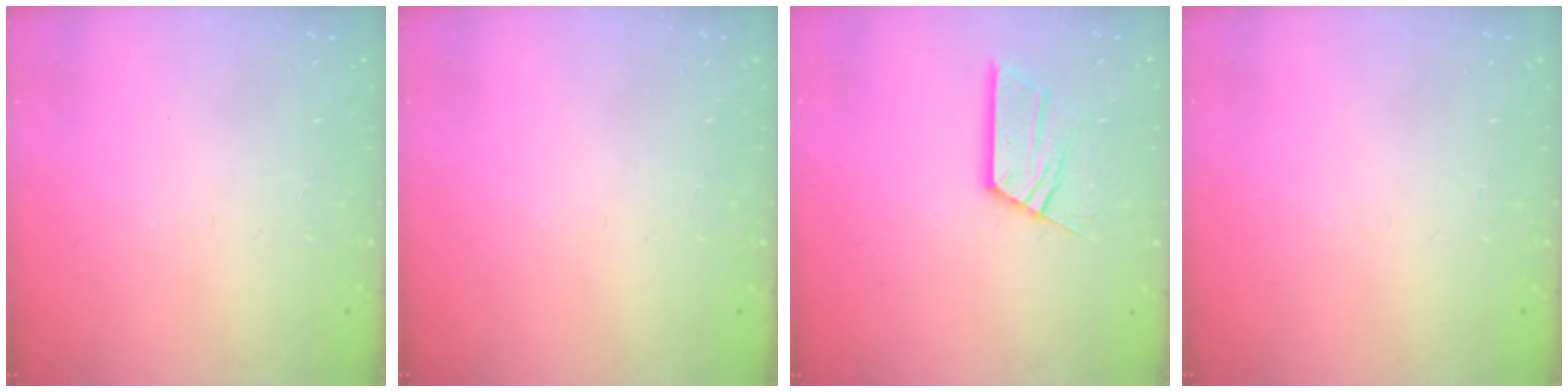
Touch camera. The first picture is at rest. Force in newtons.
{"total": 0.0}
{"total": 10.8, "press": 10.7, "slide": 0.5}
{"total": 0.0}